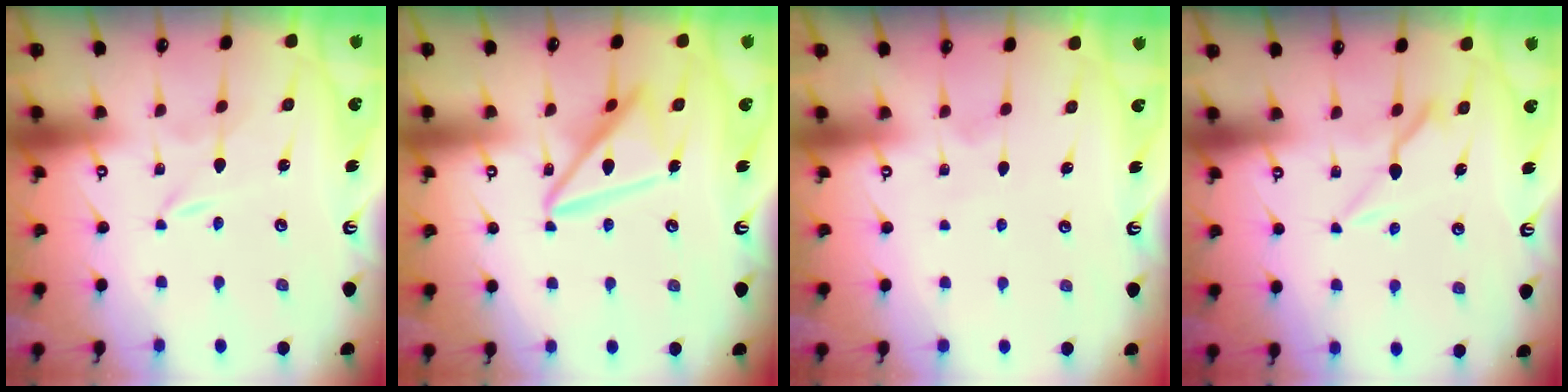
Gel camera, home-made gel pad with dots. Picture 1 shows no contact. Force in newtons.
{"total": 14.2, "press": 14.1, "slide": 1.5}
{"total": 2.7, "press": 2.7, "slide": 0.4}
{"total": 6.4, "press": 6.3, "slide": 0.7}